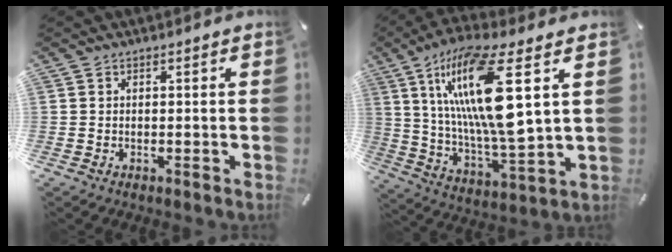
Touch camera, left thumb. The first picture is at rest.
{"total": 21.5, "force": [8.1, 5.5, 19.1], "torque": [-0.397, -0.043, 0.114]}